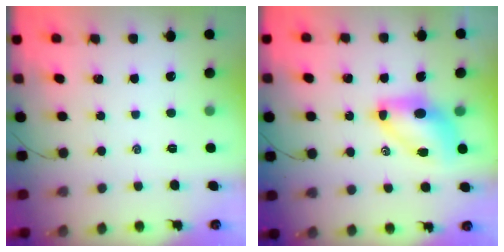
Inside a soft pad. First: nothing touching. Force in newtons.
{"total": 8.4, "press": 8.2, "slide": 1.8}